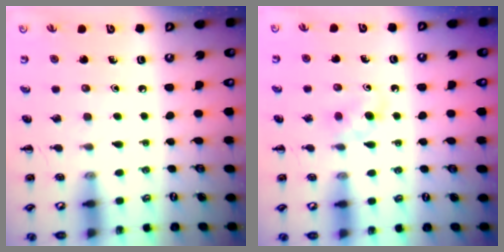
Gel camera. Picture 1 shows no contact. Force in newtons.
{"total": 4.9, "press": 4.7, "slide": 1.6}